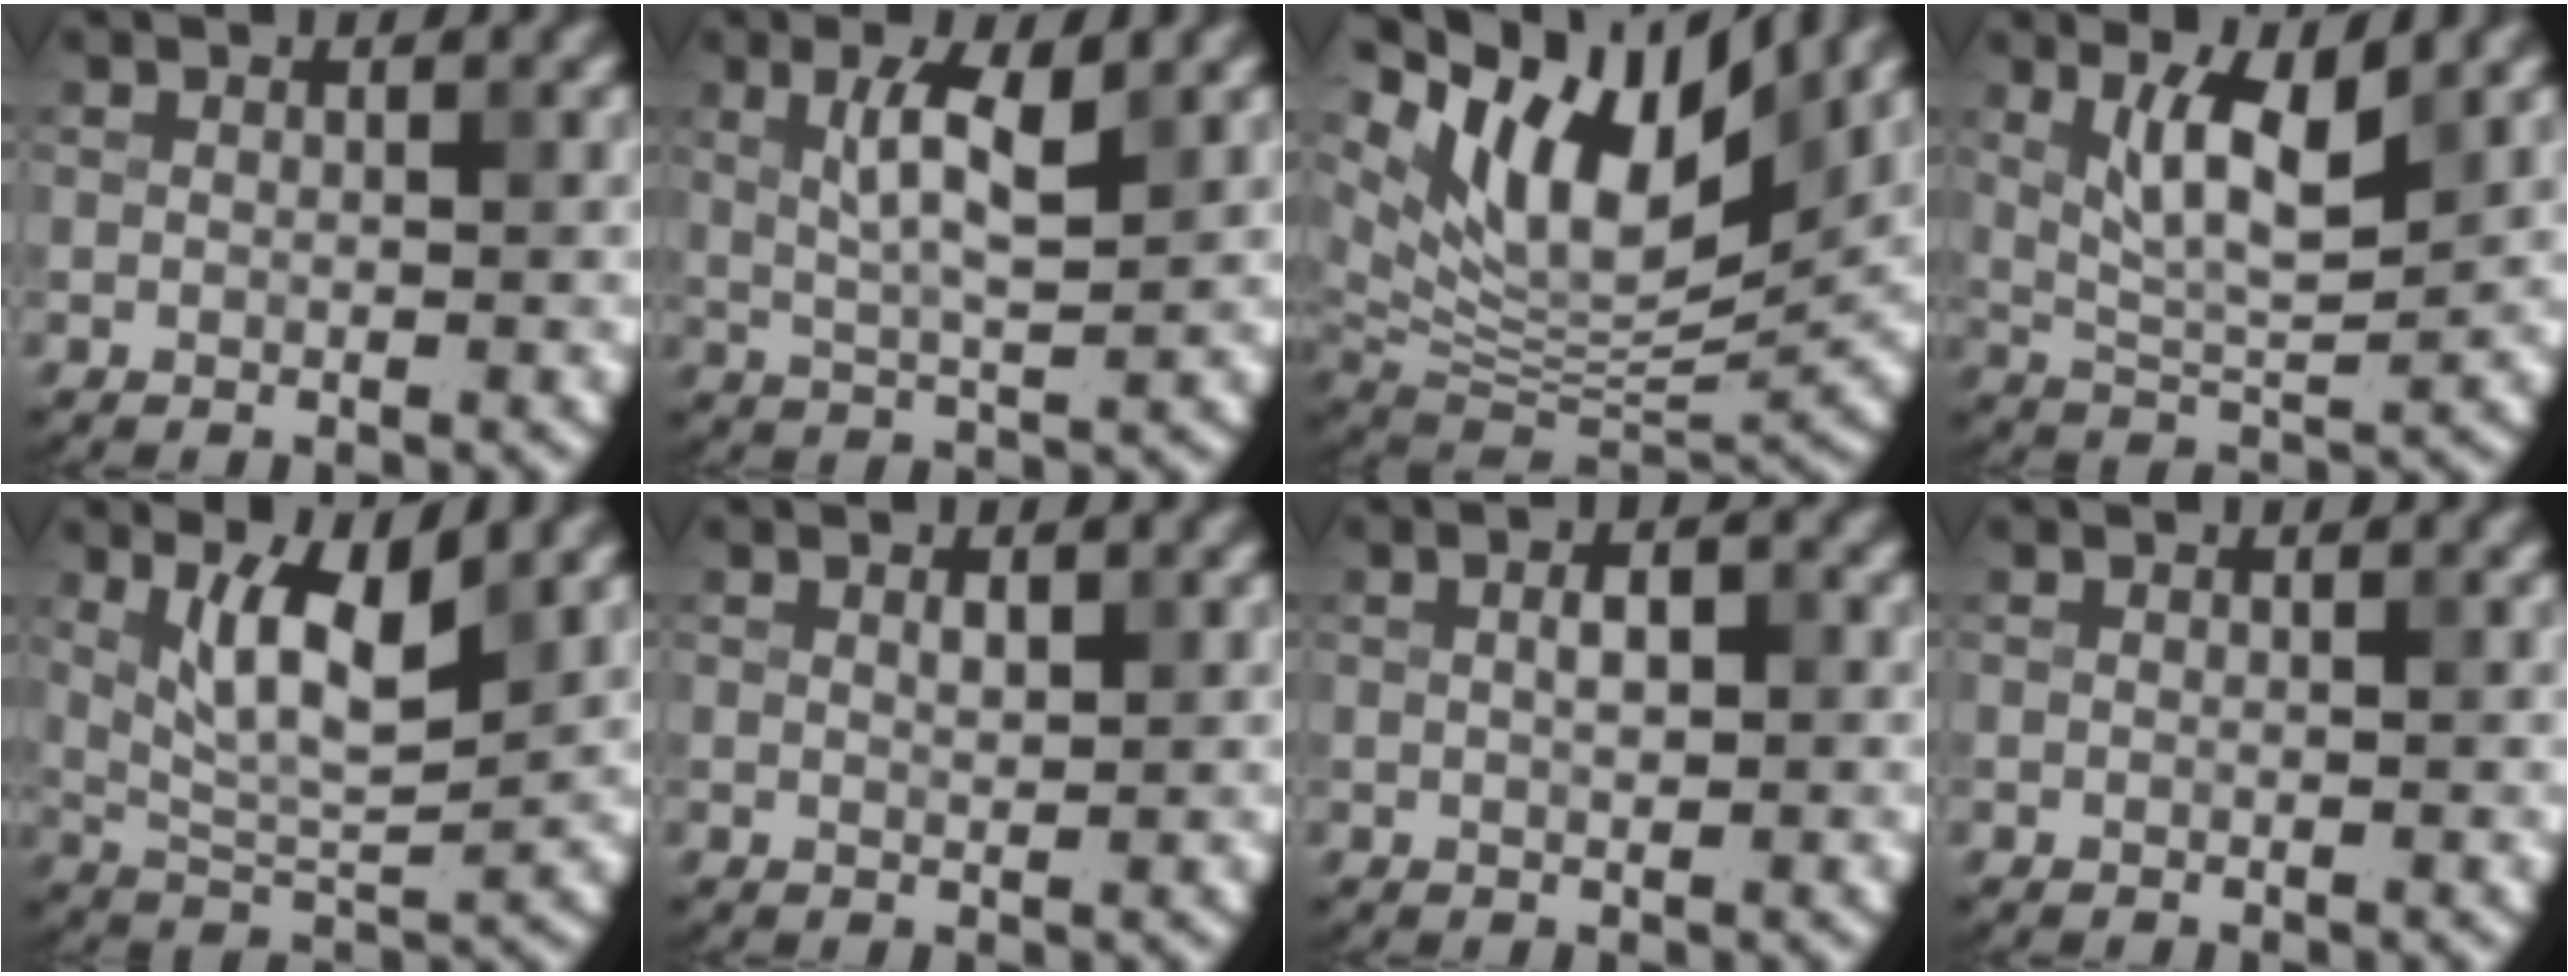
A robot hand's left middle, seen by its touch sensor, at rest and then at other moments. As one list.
[{"total": 4.3, "force": [1.5, 1.0, 3.9], "torque": [-0.077, 0.000, 0.028]}, {"total": 12.0, "force": [6.9, 4.5, 8.7], "torque": [-0.148, 0.002, 0.130]}, {"total": 5.1, "force": [2.2, 1.4, 4.4], "torque": [-0.088, -0.006, 0.043]}, {"total": 5.7, "force": [2.5, 1.7, 4.8], "torque": [-0.094, -0.008, 0.049]}, {"total": 0.9, "force": [0.5, 0.3, 0.7], "torque": [-0.015, -0.001, 0.010]}, {"total": 1.8, "force": [0.2, 0.8, 1.6], "torque": [-0.031, 0.004, 0.004]}, {"total": 0.0}]